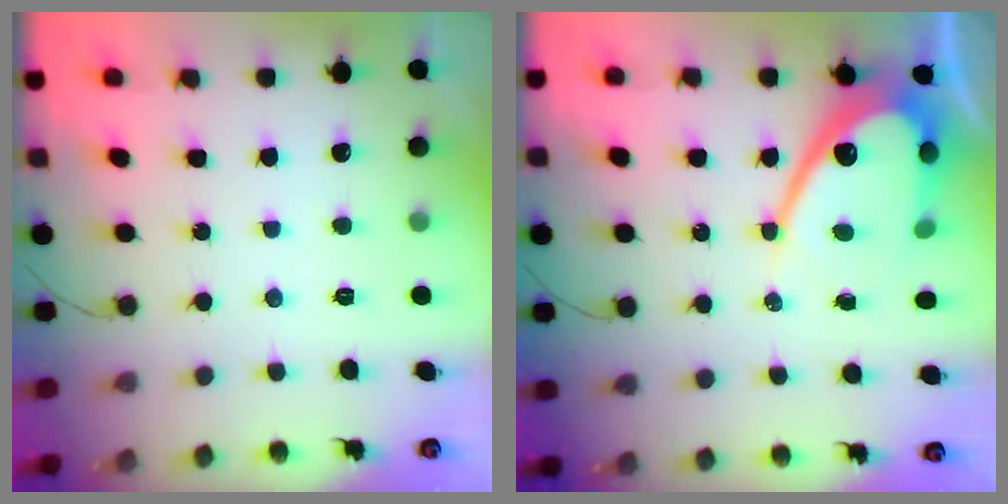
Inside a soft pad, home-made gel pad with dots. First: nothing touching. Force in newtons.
{"total": 14.0, "press": 14.0, "slide": 0.9}